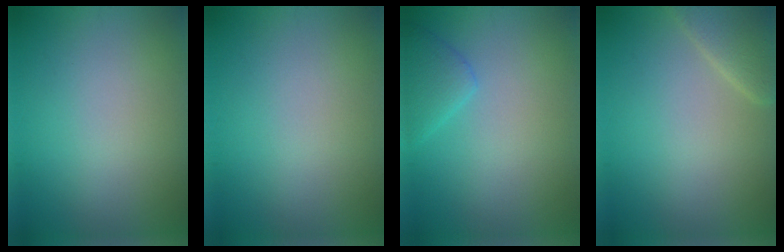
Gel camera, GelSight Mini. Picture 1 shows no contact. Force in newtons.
{"total": 0.0}
{"total": 1.6, "press": 1.6, "slide": 0.0}
{"total": 3.1, "press": 3.1, "slide": 0.2}